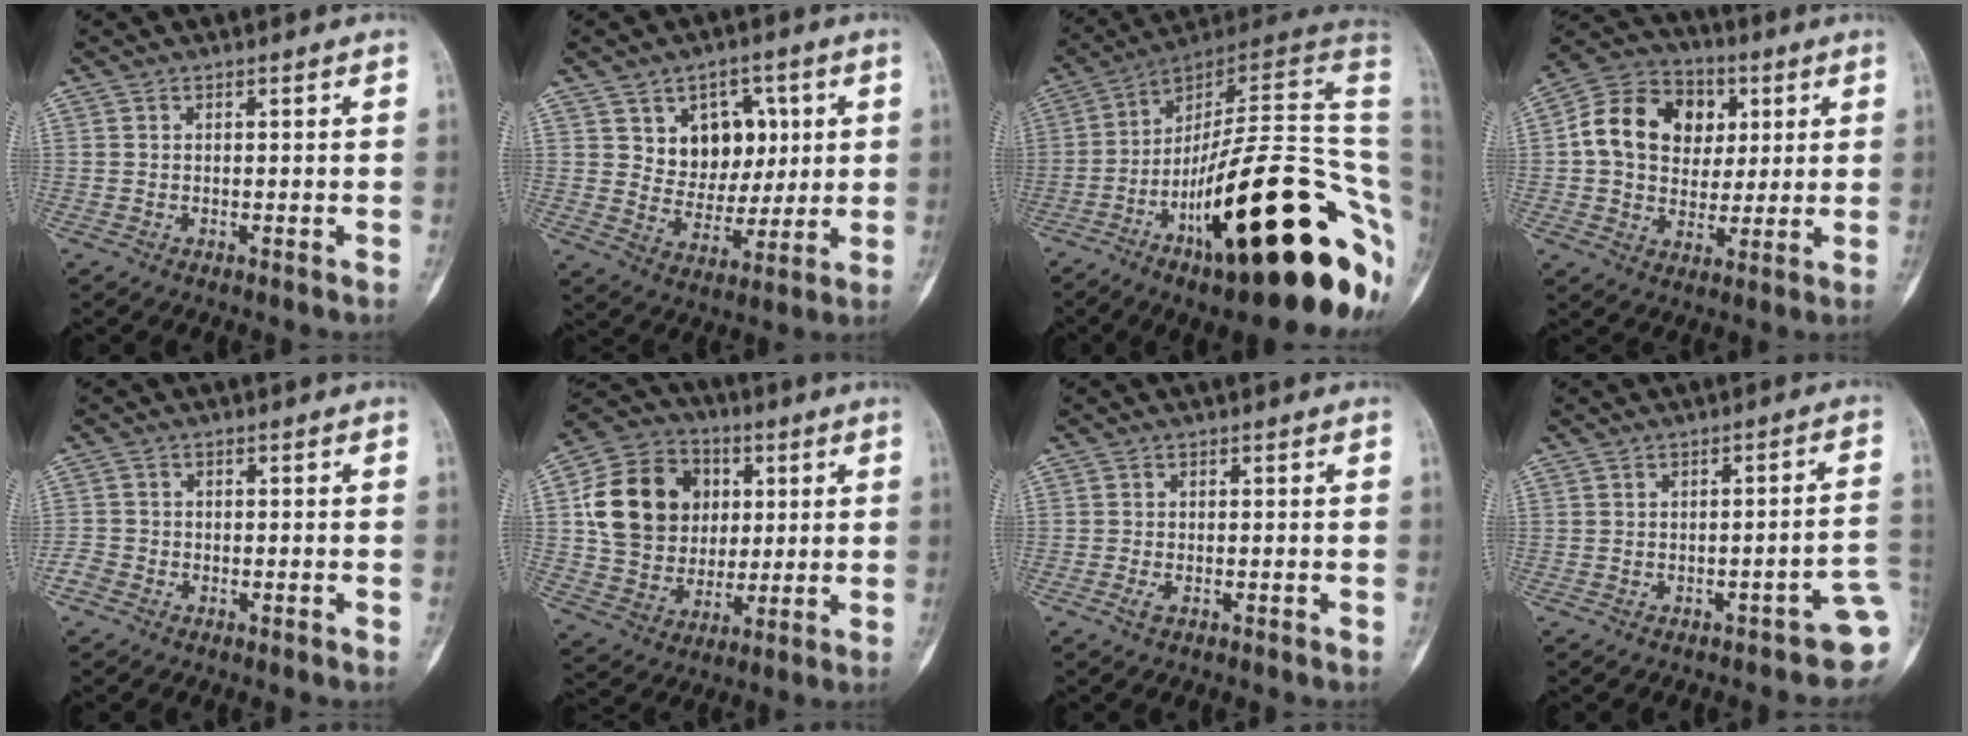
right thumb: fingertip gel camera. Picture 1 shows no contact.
{"total": 11.2, "force": [3.6, 8.6, 6.2], "torque": [-0.042, -0.017, 0.065]}
{"total": 32.5, "force": [-9.4, 8.7, 29.8], "torque": [-0.348, 0.066, -0.140]}
{"total": 15.9, "force": [3.0, 12.6, 9.2], "torque": [-0.133, 0.012, 0.047]}
{"total": 2.5, "force": [-1.7, 1.8, 0.7], "torque": [-0.013, 0.012, -0.036]}
{"total": 18.2, "force": [3.5, 15.2, 9.4], "torque": [-0.146, 0.010, 0.067]}
{"total": 1.5, "force": [-0.8, 0.7, 1.1], "torque": [-0.028, 0.001, -0.015]}
{"total": 6.9, "force": [-3.0, 2.3, 5.8], "torque": [-0.055, 0.029, -0.034]}